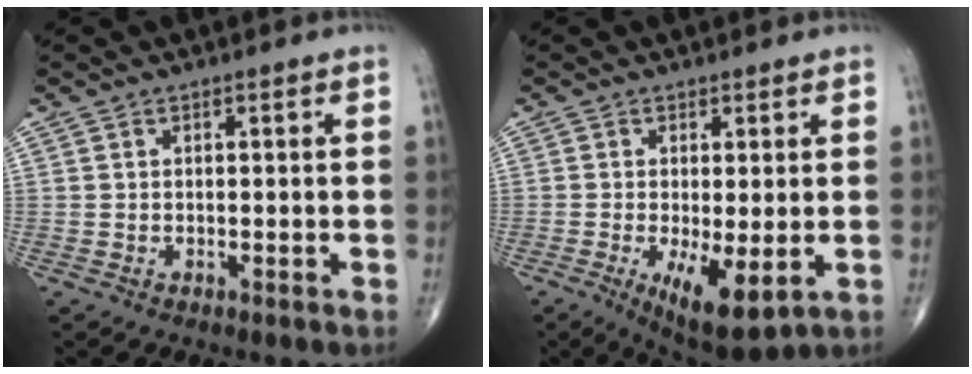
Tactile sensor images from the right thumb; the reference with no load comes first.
{"total": 9.3, "force": [-2.3, 3.3, 8.4], "torque": [-0.137, -0.023, -0.028]}